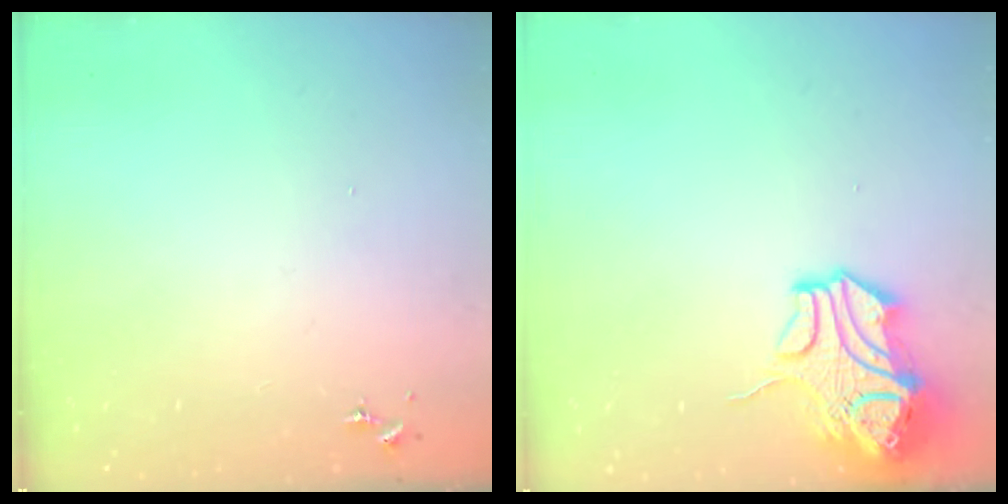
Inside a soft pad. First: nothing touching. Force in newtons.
{"total": 13.5, "press": 13.4, "slide": 2.1}